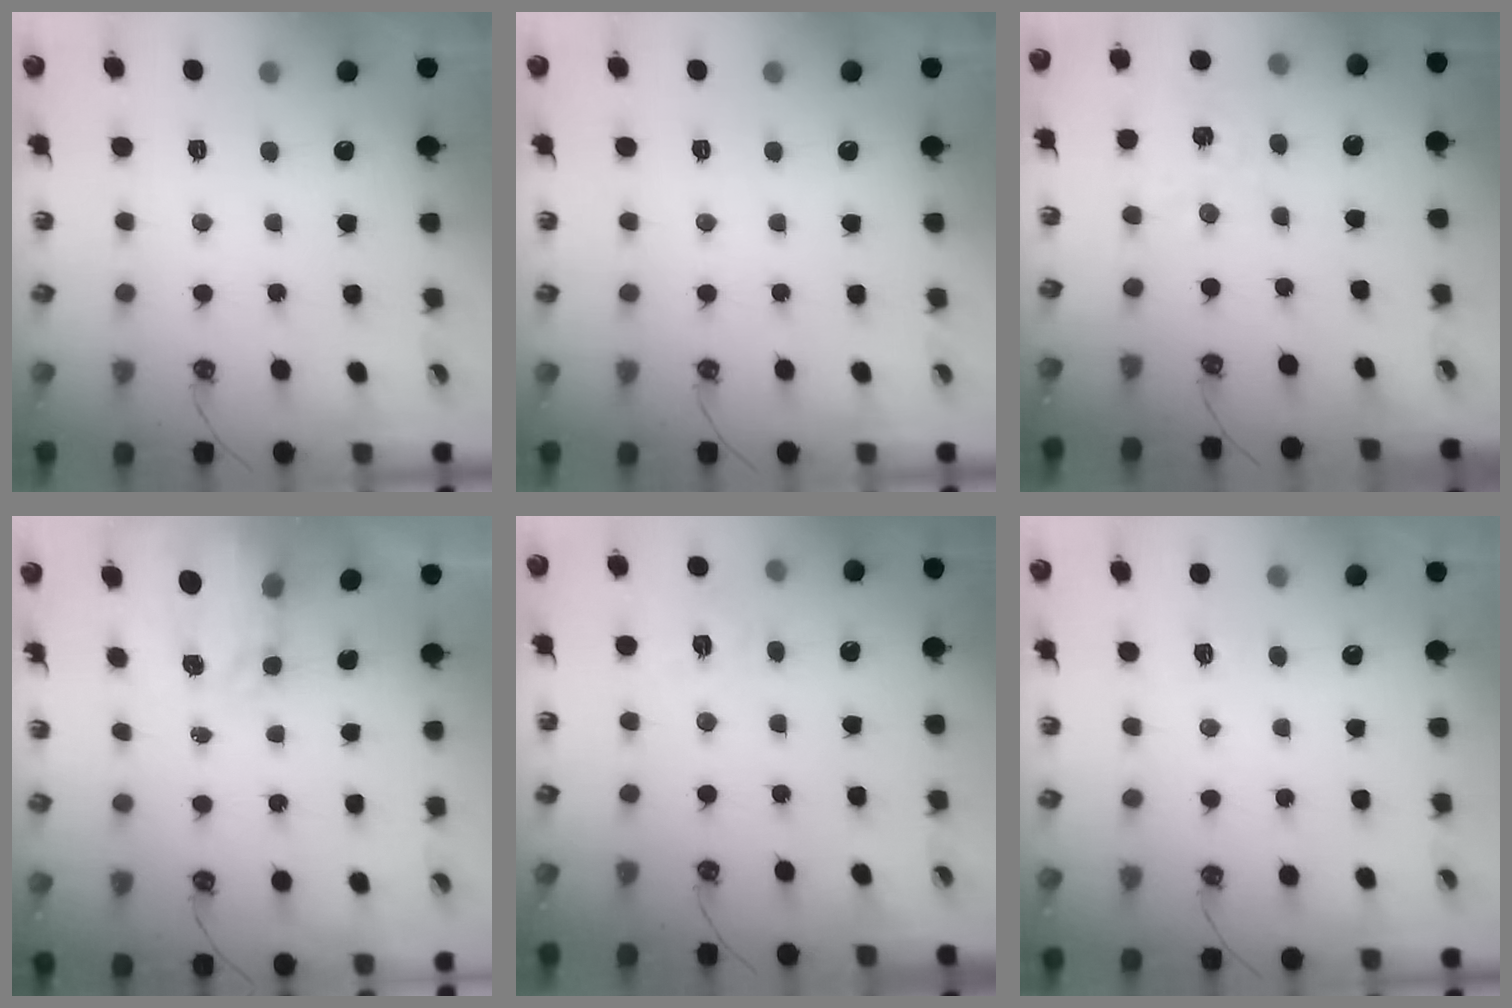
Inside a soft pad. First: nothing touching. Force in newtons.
{"total": 0.0}
{"total": 1.3, "press": 1.3, "slide": 0.2}
{"total": 3.8, "press": 3.7, "slide": 0.5}
{"total": 3.4, "press": 3.4, "slide": 0.3}
{"total": 4.6, "press": 4.6, "slide": 0.5}